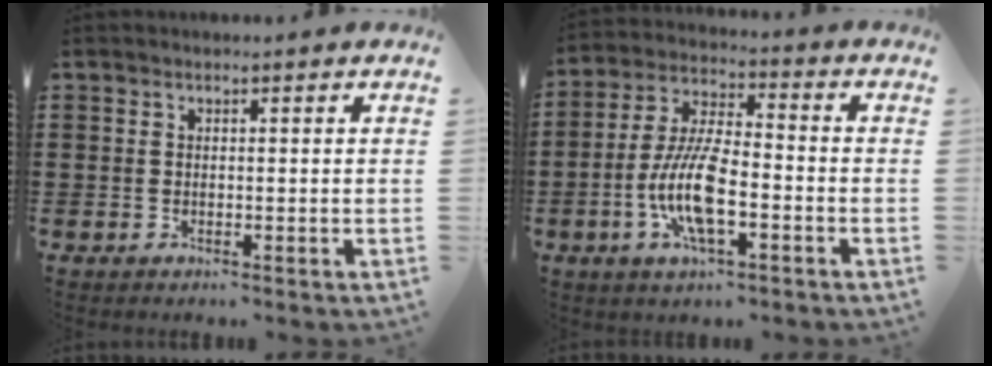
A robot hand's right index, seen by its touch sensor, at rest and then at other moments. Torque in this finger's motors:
{"motor_torque": [2.14, 0.00, 1.06, 0.21]}